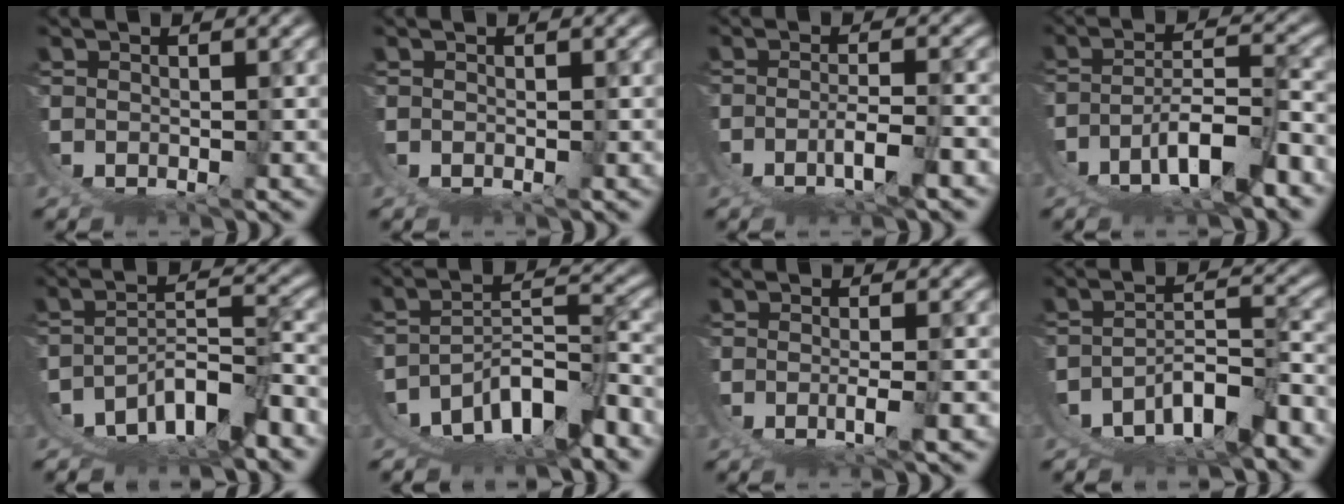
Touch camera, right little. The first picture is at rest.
{"total": 0.0}
{"total": 3.8, "force": [-2.0, 0.6, 3.2], "torque": [-0.057, -0.007, -0.024]}
{"total": 8.2, "force": [-3.1, 4.5, 6.2], "torque": [-0.120, -0.018, -0.036]}
{"total": 9.6, "force": [-4.3, 6.1, 6.0], "torque": [-0.114, -0.018, -0.063]}
{"total": 10.6, "force": [-4.3, 6.7, 7.0], "torque": [-0.130, -0.020, -0.060]}
{"total": 2.3, "force": [-0.5, -0.8, 2.1], "torque": [-0.039, -0.006, -0.003]}
{"total": 9.6, "force": [-5.3, 6.1, 5.2], "torque": [-0.099, -0.018, -0.080]}